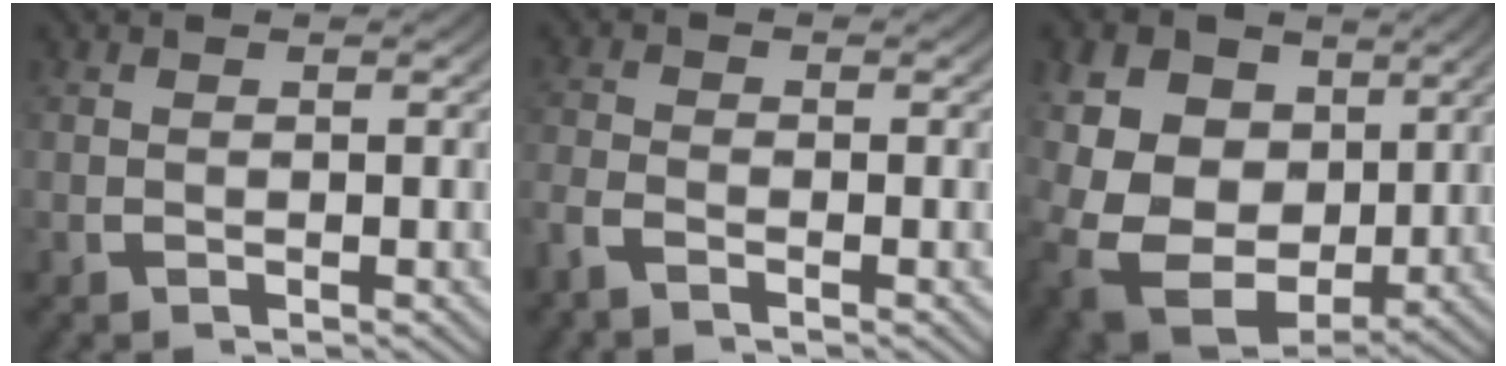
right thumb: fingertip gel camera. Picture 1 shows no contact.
{"total": 2.0, "force": [-1.5, 0.9, 0.9], "torque": [-0.020, 0.000, -0.035]}
{"total": 16.7, "force": [-1.7, 13.1, 10.3], "torque": [-0.263, -0.086, -0.005]}